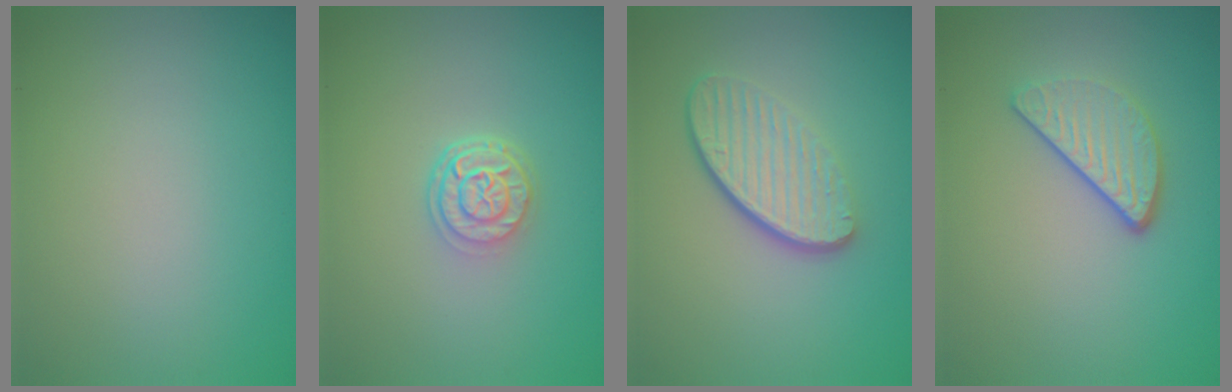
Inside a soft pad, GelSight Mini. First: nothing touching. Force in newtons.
{"total": 2.8, "press": 2.1, "slide": 1.8}
{"total": 4.6, "press": 3.2, "slide": 3.3}
{"total": 3.1, "press": 2.5, "slide": 1.8}